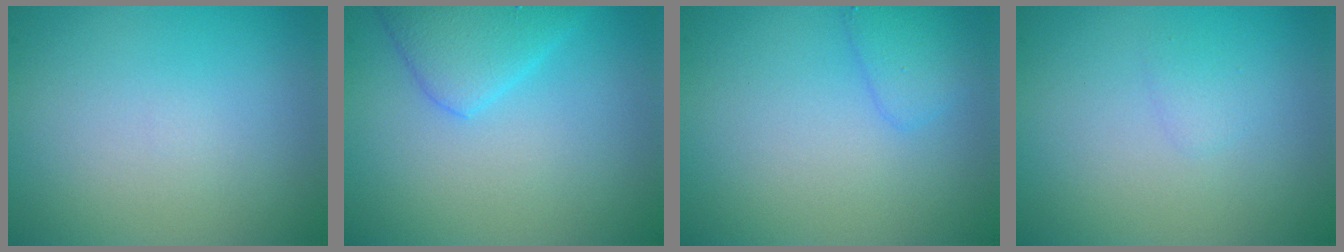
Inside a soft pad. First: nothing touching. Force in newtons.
{"total": 3.3, "press": 3.3, "slide": 0.2}
{"total": 1.6, "press": 1.6, "slide": 0.1}
{"total": 0.8, "press": 0.8, "slide": 0.1}